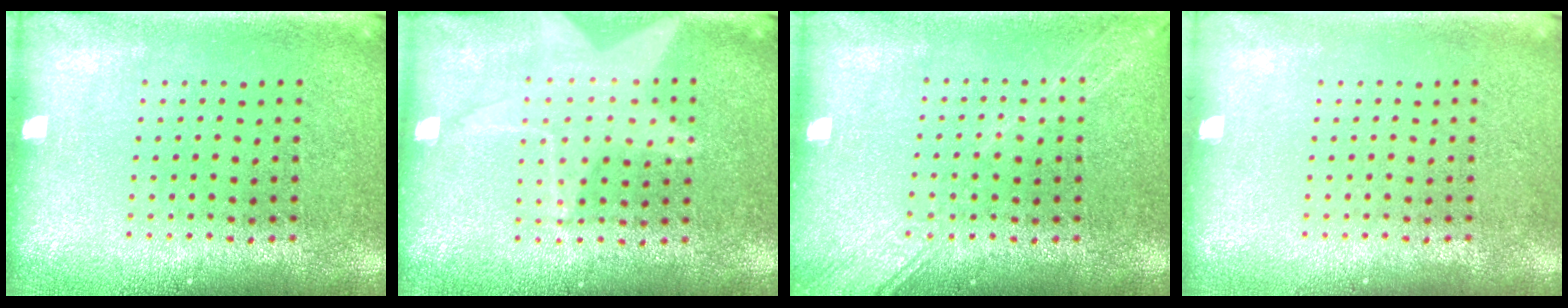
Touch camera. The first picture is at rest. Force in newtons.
{"total": 1.3, "press": 1.3, "slide": 0.4}
{"total": 2.7, "press": 2.6, "slide": 0.4}
{"total": 0.0}